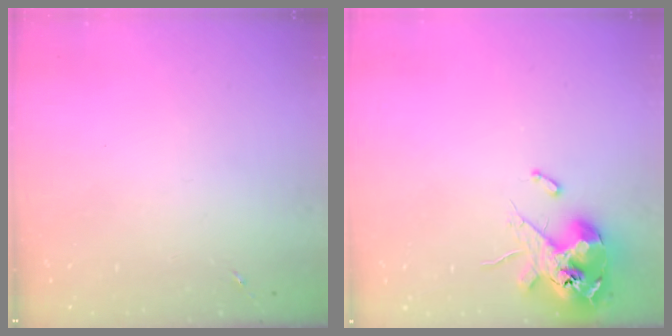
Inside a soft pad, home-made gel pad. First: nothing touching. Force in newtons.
{"total": 12.7, "press": 12.5, "slide": 2.2}